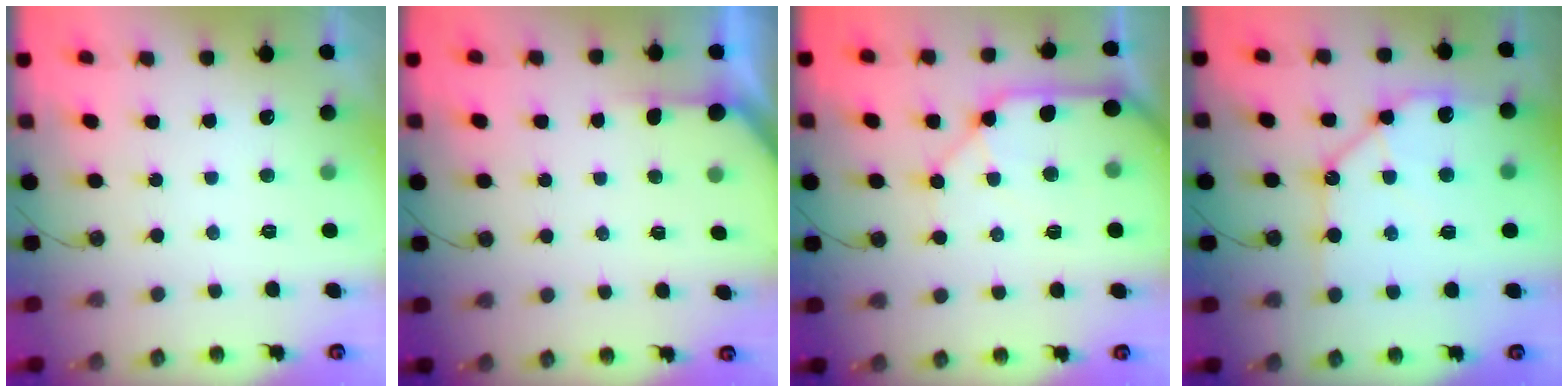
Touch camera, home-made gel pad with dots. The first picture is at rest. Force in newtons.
{"total": 2.9, "press": 2.9, "slide": 0.2}
{"total": 12.0, "press": 11.9, "slide": 1.6}
{"total": 12.0, "press": 11.9, "slide": 1.4}